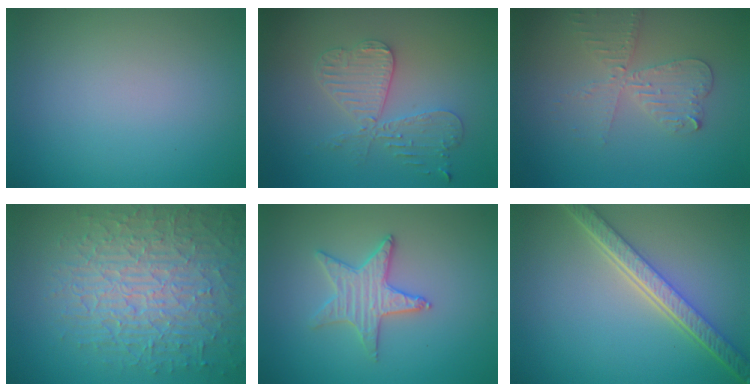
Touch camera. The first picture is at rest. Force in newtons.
{"total": 4.4, "press": 3.8, "slide": 2.2}
{"total": 3.9, "press": 3.3, "slide": 2.1}
{"total": 9.0, "press": 6.2, "slide": 6.5}
{"total": 3.0, "press": 3.0, "slide": 0.1}
{"total": 5.4, "press": 4.1, "slide": 3.4}